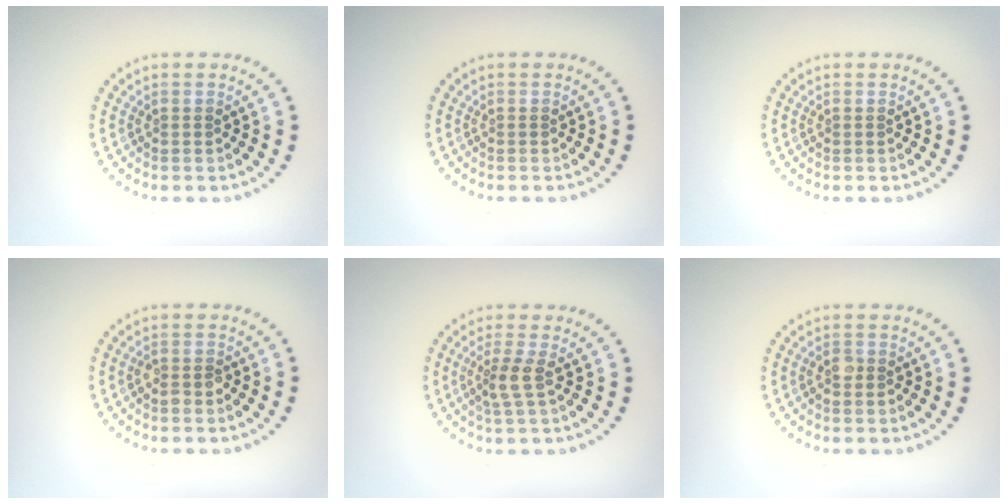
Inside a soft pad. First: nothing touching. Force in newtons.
{"total": 0.0}
{"total": 0.0}
{"total": 1.1, "press": 1.0, "slide": 0.4}
{"total": 2.0, "press": 1.6, "slide": 1.3}
{"total": 0.9, "press": 0.8, "slide": 0.4}